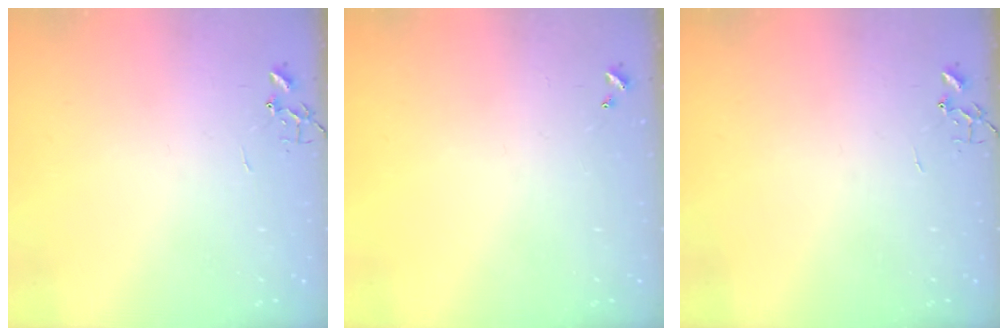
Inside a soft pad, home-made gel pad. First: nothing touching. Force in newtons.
{"total": 0.0}
{"total": 0.0}